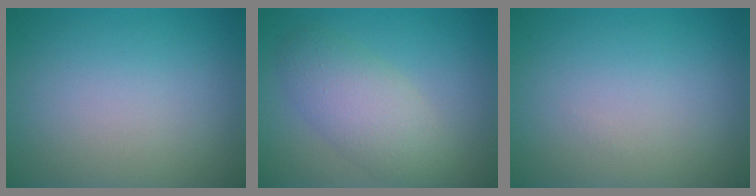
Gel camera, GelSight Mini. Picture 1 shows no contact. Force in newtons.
{"total": 4.5, "press": 4.4, "slide": 0.4}
{"total": 0.0}